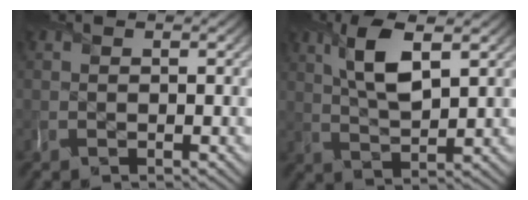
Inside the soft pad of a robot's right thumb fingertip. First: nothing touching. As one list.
[{"total": 7.2, "force": [3.0, 2.5, 6.0], "torque": [-0.128, -0.001, 0.058]}]